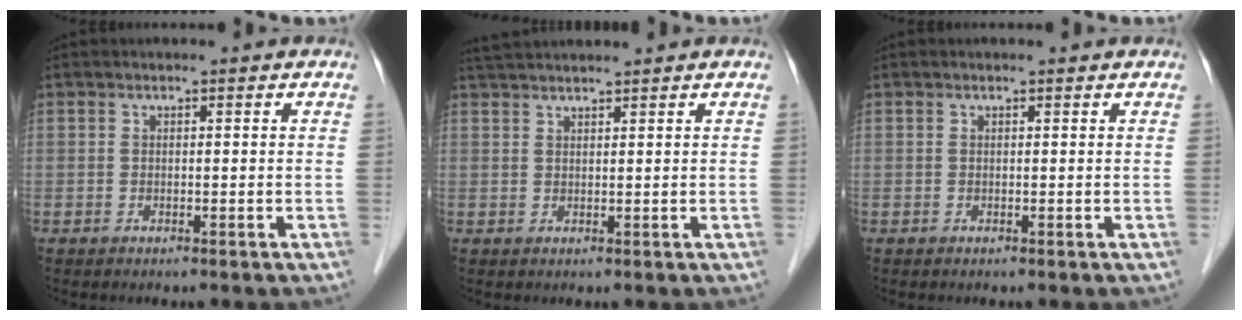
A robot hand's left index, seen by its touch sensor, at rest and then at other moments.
{"total": 6.1, "force": [5.7, -0.3, 2.3], "torque": [-0.039, 0.036, 0.098]}
{"total": 0.5, "force": [0.5, 0.0, 0.1], "torque": [-0.005, -0.001, 0.006]}